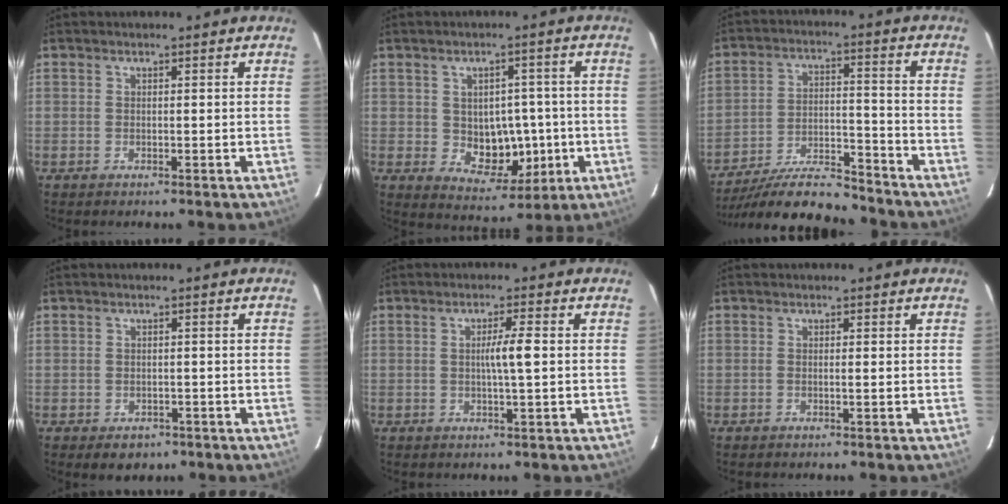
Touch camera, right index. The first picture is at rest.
{"total": 8.4, "force": [-0.7, 5.8, 6.1], "torque": [-0.081, 0.009, 0.008]}
{"total": 13.1, "force": [-12.2, 1.6, 4.4], "torque": [-0.075, 0.013, -0.209]}
{"total": 3.7, "force": [-2.4, 2.5, 1.4], "torque": [-0.017, 0.000, -0.025]}
{"total": 3.6, "force": [0.0, -0.3, 3.5], "torque": [-0.063, -0.002, 0.000]}
{"total": 0.0}